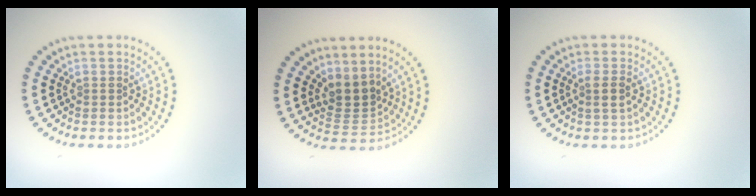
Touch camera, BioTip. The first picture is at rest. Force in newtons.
{"total": 2.8, "press": 2.1, "slide": 1.8}
{"total": 1.5, "press": 1.3, "slide": 0.8}